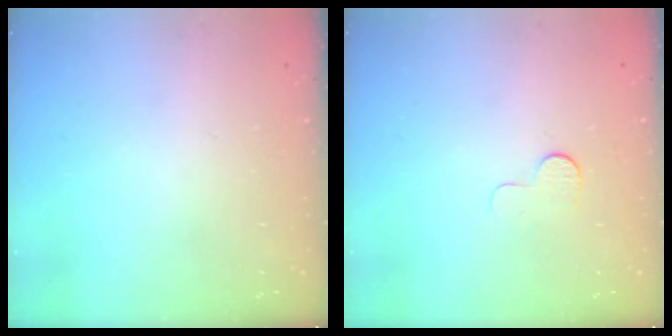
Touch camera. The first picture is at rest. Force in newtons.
{"total": 5.3, "press": 5.3, "slide": 0.4}